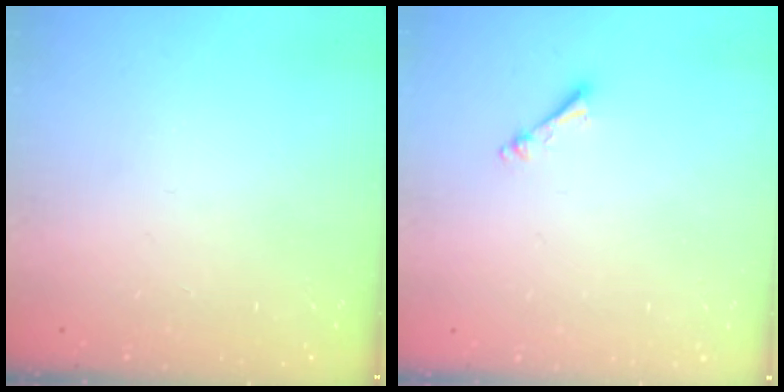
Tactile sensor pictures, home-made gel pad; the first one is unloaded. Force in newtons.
{"total": 2.4, "press": 2.3, "slide": 0.4}